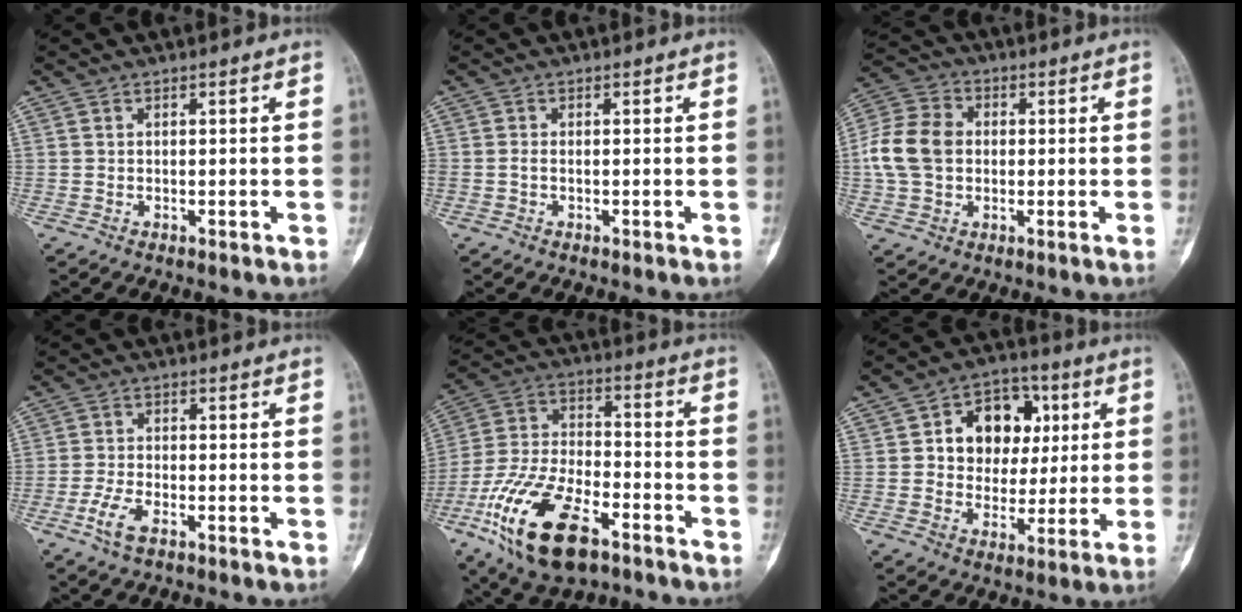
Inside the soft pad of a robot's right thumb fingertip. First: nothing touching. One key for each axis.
{"total": 1.0, "fx": -0.3, "fy": 0.7, "fz": 0.7, "tx": -0.016, "ty": 0.000, "tz": -0.008}
{"total": 11.3, "fx": -0.1, "fy": 8.6, "fz": 7.3, "tx": -0.135, "ty": 0.022, "tz": -0.009}
{"total": 4.9, "fx": -2.7, "fy": 2.2, "fz": 3.4, "tx": -0.073, "ty": 0.010, "tz": -0.052}
{"total": 20.8, "fx": -10.9, "fy": 9.7, "fz": 14.8, "tx": -0.292, "ty": 0.042, "tz": -0.196}
{"total": 13.3, "fx": 2.9, "fy": 10.4, "fz": 7.8, "tx": -0.061, "ty": 0.010, "tz": 0.045}